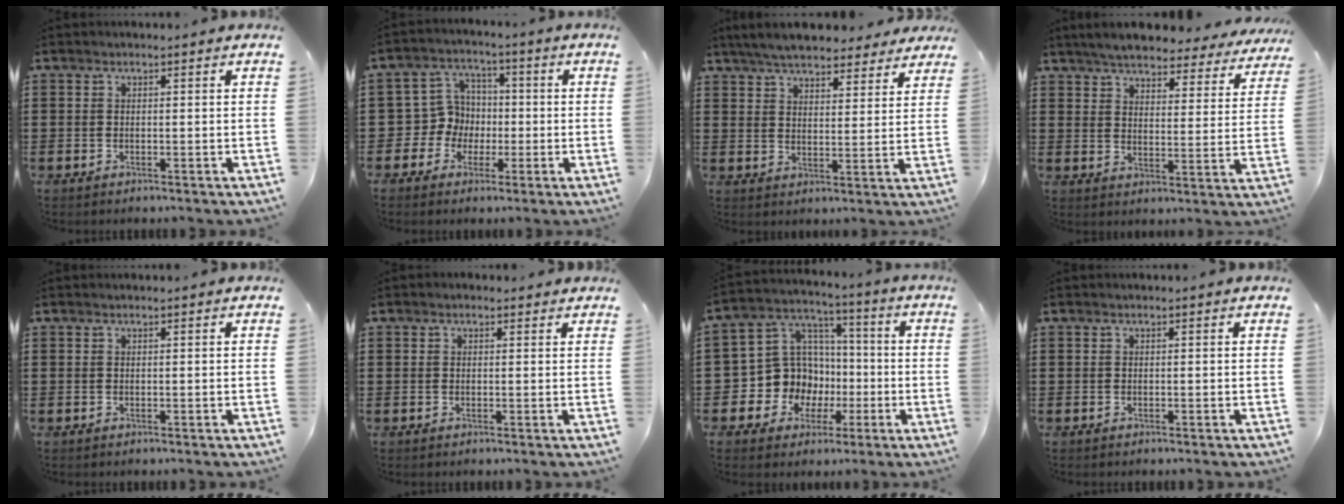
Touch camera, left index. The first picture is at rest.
{"total": 6.7, "force": [-0.5, 6.6, 1.4], "torque": [-0.072, 0.005, -0.012]}
{"total": 6.0, "force": [5.7, 1.2, 1.6], "torque": [-0.054, -0.014, 0.104]}
{"total": 5.4, "force": [5.2, 0.4, 1.3], "torque": [-0.050, -0.031, 0.088]}
{"total": 0.0}
{"total": 0.6, "force": [0.2, 0.5, 0.3], "torque": [-0.008, 0.005, 0.003]}
{"total": 10.2, "force": [-1.5, 9.8, 2.1], "torque": [-0.096, -0.001, -0.020]}
{"total": 0.0}